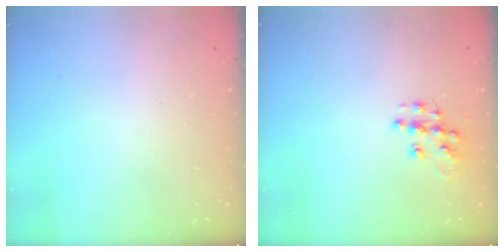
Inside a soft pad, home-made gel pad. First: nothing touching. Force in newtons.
{"total": 9.0, "press": 9.0, "slide": 0.4}